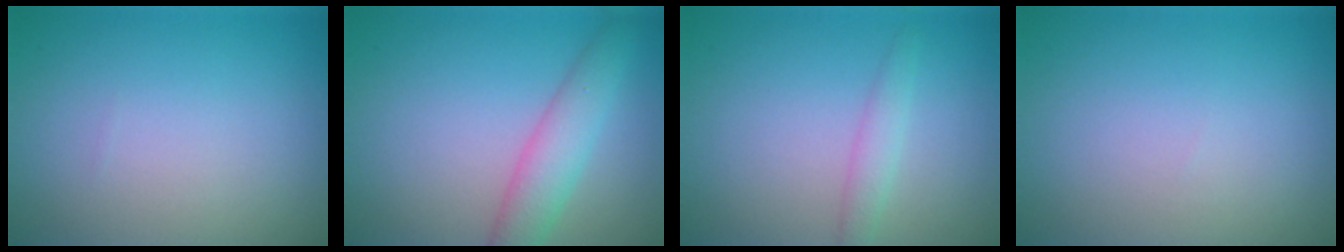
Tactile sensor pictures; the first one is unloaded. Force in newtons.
{"total": 3.6, "press": 3.6, "slide": 0.1}
{"total": 1.5, "press": 1.5, "slide": 0.1}
{"total": 0.0}